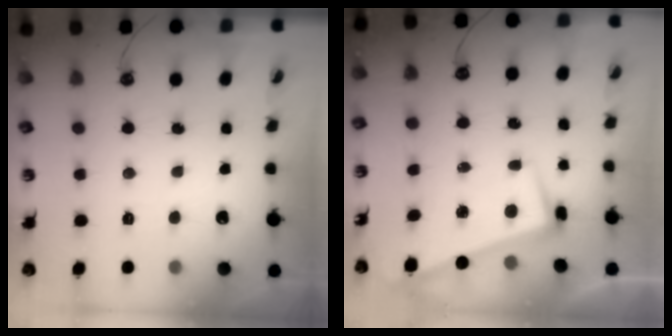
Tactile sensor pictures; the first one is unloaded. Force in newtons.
{"total": 1.5, "press": 0.5, "slide": 1.5}